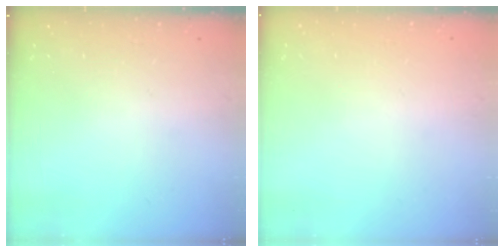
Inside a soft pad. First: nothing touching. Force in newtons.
{"total": 0.0}